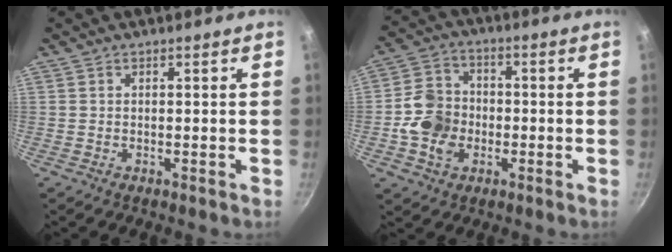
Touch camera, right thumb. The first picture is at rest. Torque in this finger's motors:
{"motor_torque": [1.29, 1.44, 0.92, -0.19, 0.13]}